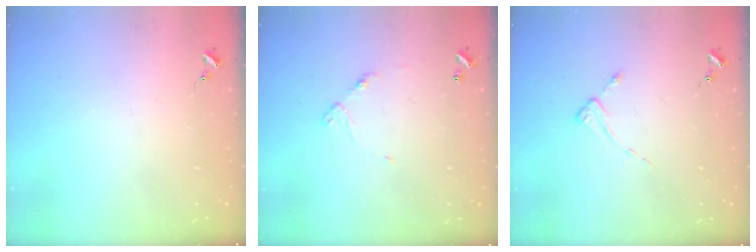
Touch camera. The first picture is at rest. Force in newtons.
{"total": 5.9, "press": 5.9, "slide": 0.5}
{"total": 2.5, "press": 2.5, "slide": 0.3}